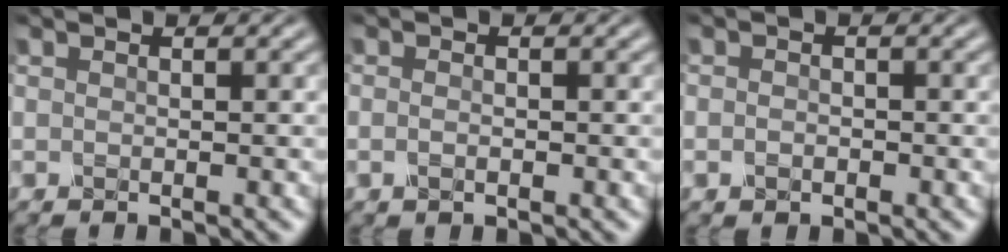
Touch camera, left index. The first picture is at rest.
{"total": 0.9, "force": [-0.3, 0.5, 0.7], "torque": [-0.017, -0.001, -0.006]}
{"total": 1.0, "force": [-0.4, 0.8, 0.6], "torque": [-0.011, -0.001, -0.009]}